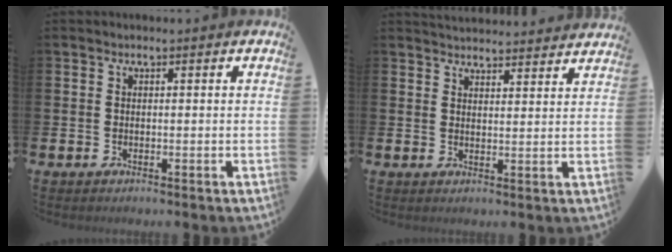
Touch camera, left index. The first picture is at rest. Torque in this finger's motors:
{"motor_torque": [0.85, -1.29, 0.07, 0.03]}